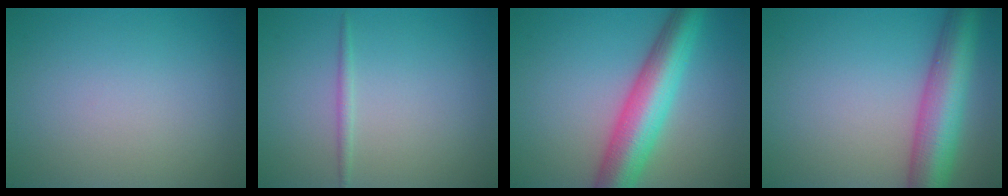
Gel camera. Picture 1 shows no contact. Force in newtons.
{"total": 0.9, "press": 0.9, "slide": 0.1}
{"total": 7.9, "press": 7.9, "slide": 0.3}
{"total": 8.1, "press": 8.1, "slide": 0.3}